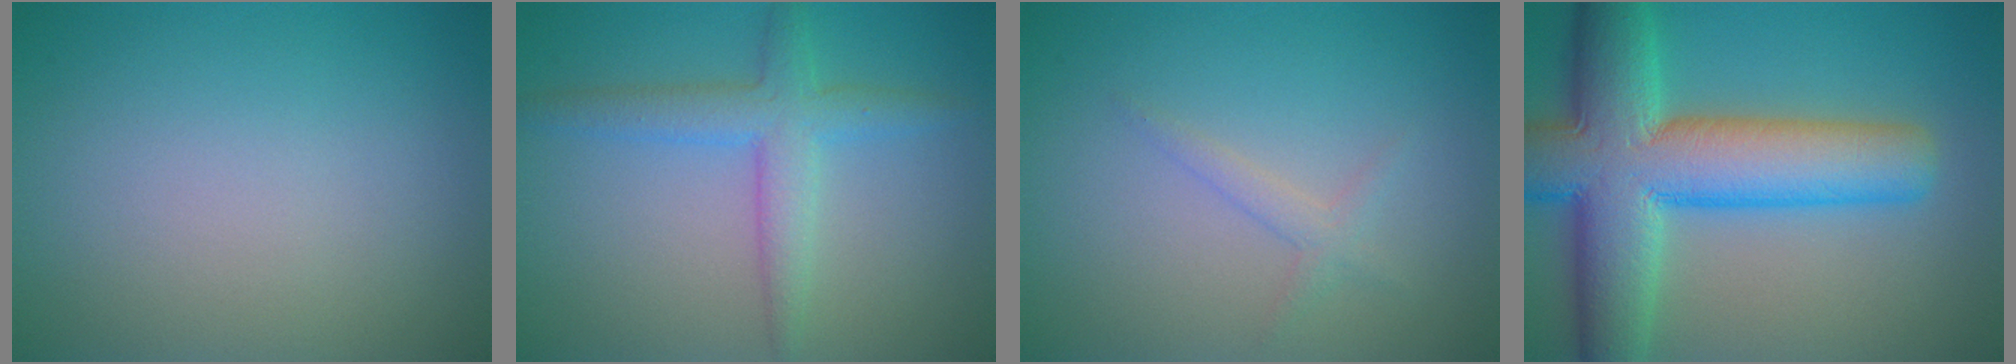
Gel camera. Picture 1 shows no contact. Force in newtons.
{"total": 3.7, "press": 3.7, "slide": 0.0}
{"total": 1.3, "press": 1.3, "slide": 0.1}
{"total": 12.2, "press": 12.2, "slide": 0.6}